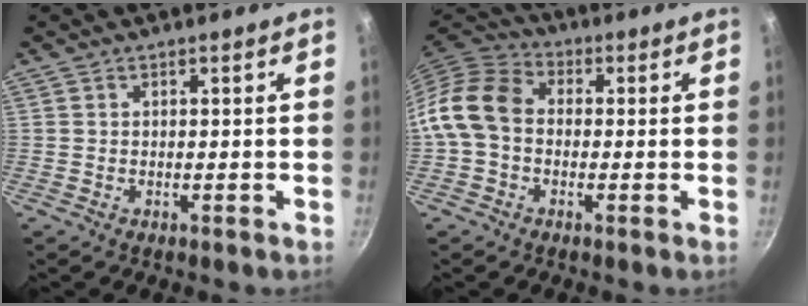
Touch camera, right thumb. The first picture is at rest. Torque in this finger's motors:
{"motor_torque": [0.00, 0.30, 0.49, -0.47, 0.12]}